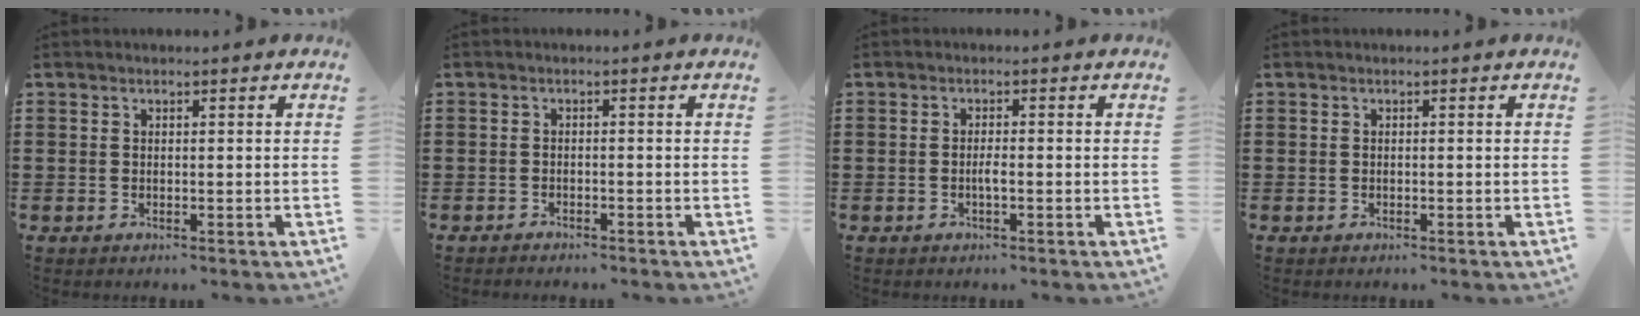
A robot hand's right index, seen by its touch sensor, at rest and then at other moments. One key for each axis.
{"total": 1.1, "fx": -1.1, "fy": 0.0, "fz": 0.0, "tx": -0.003, "ty": 0.002, "tz": -0.023}
{"total": 1.4, "fx": -0.5, "fy": 0.1, "fz": 1.4, "tx": -0.034, "ty": -0.005, "tz": -0.010}
{"total": 0.0}